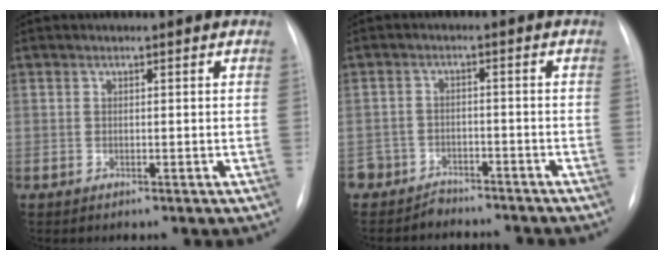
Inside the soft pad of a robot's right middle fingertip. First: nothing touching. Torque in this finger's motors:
{"motor_torque": [-0.05, -0.10, 0.02, 0.01]}